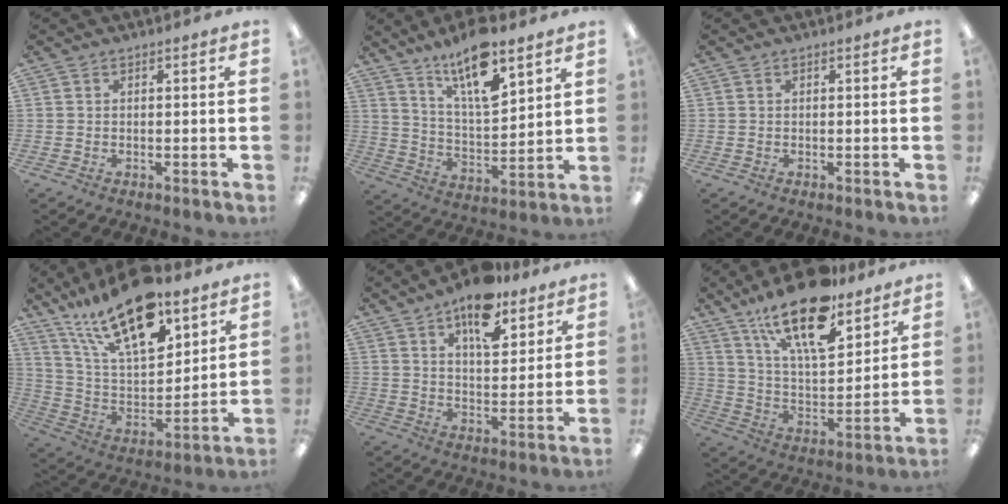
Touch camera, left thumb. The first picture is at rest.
{"total": 14.8, "force": [10.8, 4.2, 9.2], "torque": [-0.162, -0.057, 0.182]}
{"total": 0.0}
{"total": 23.0, "force": [15.6, 8.9, 14.4], "torque": [-0.280, -0.083, 0.269]}
{"total": 13.2, "force": [9.2, 6.1, 7.3], "torque": [-0.094, -0.050, 0.157]}
{"total": 20.4, "force": [14.4, 7.4, 12.4], "torque": [-0.205, -0.084, 0.244]}